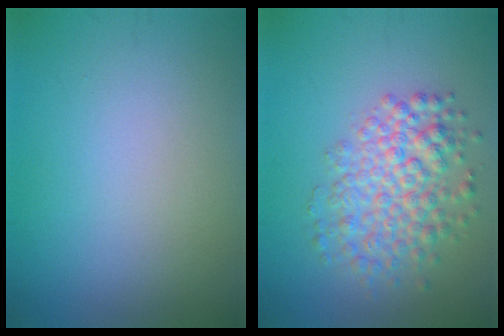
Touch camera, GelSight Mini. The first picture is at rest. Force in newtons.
{"total": 5.2, "press": 5.2, "slide": 0.2}